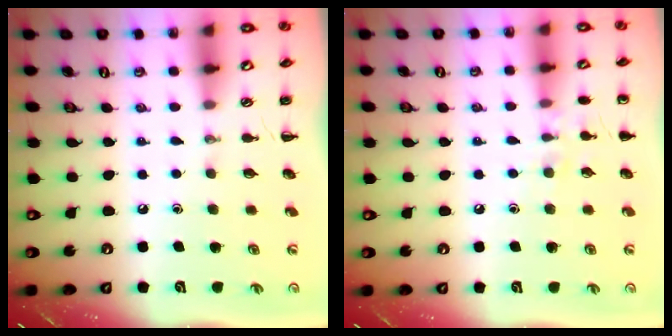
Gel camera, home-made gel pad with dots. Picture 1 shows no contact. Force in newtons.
{"total": 7.2, "press": 6.9, "slide": 1.9}